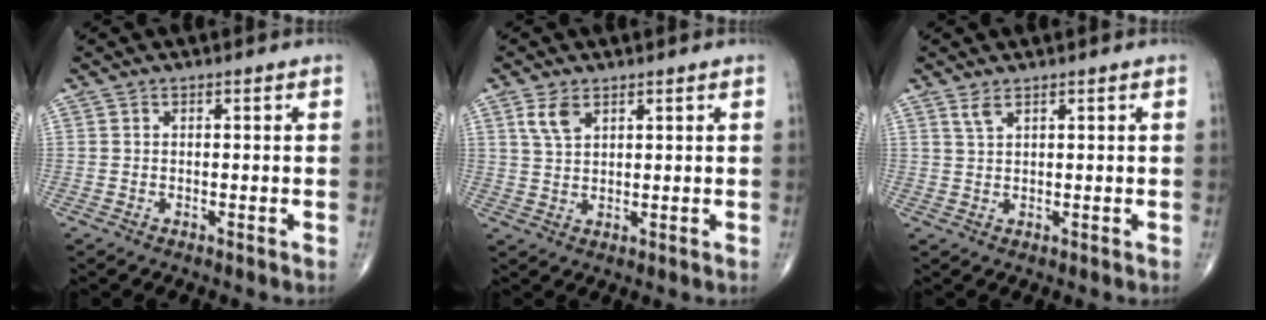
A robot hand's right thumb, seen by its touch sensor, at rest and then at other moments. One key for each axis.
{"total": 4.0, "fx": 2.2, "fy": 2.1, "fz": 2.6, "tx": -0.050, "ty": -0.004, "tz": 0.049}
{"total": 1.8, "fx": 1.3, "fy": 0.5, "fz": 1.2, "tx": -0.027, "ty": -0.002, "tz": 0.031}